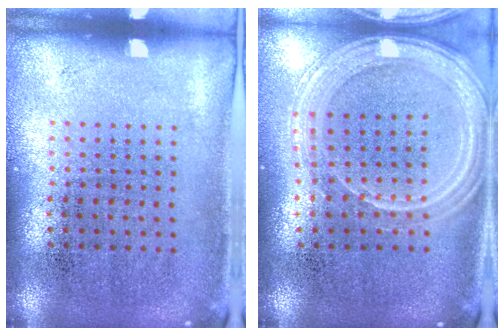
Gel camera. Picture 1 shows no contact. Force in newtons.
{"total": 1.5, "press": 1.4, "slide": 0.3}